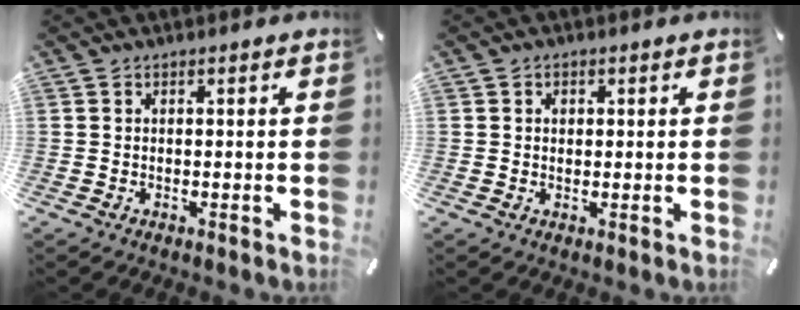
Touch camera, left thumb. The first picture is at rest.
{"total": 1.4, "force": [0.2, 1.3, 0.5], "torque": [0.004, 0.001, -0.001]}